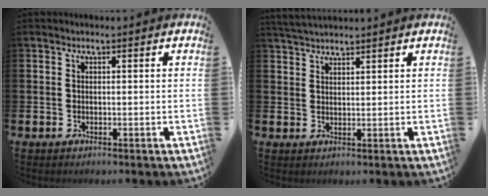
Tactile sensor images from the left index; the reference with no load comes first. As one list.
[{"total": 3.0, "force": [2.9, 0.4, 0.5], "torque": [-0.010, -0.010, 0.053]}]